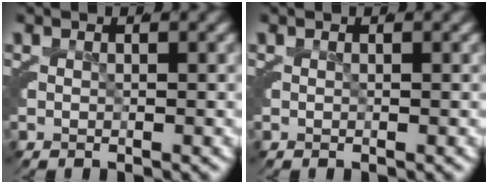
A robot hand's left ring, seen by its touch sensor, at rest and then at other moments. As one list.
[{"total": 0.0}]